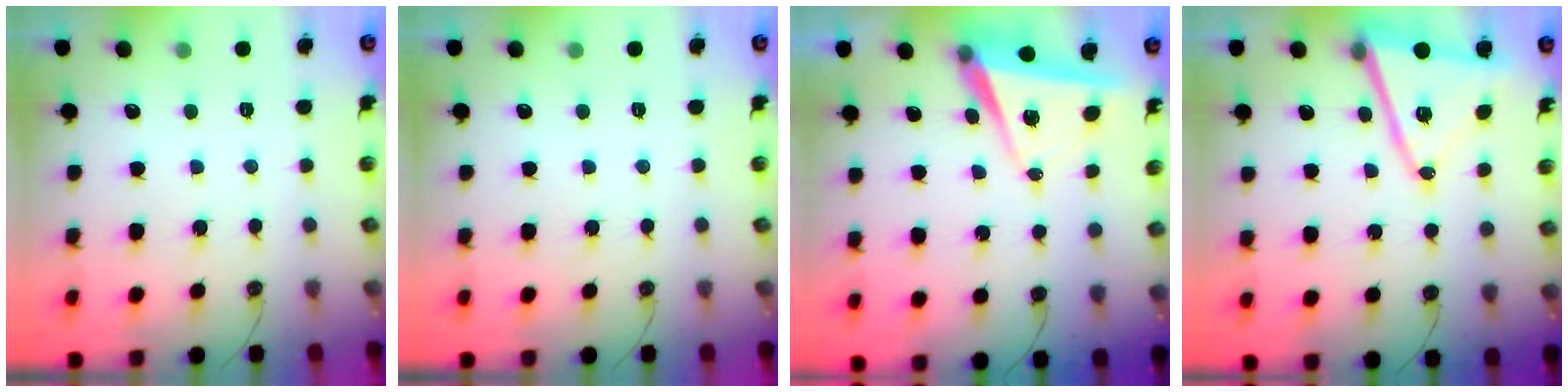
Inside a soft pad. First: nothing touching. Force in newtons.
{"total": 0.0}
{"total": 6.3, "press": 5.0, "slide": 3.8}
{"total": 13.1, "press": 13.0, "slide": 1.5}